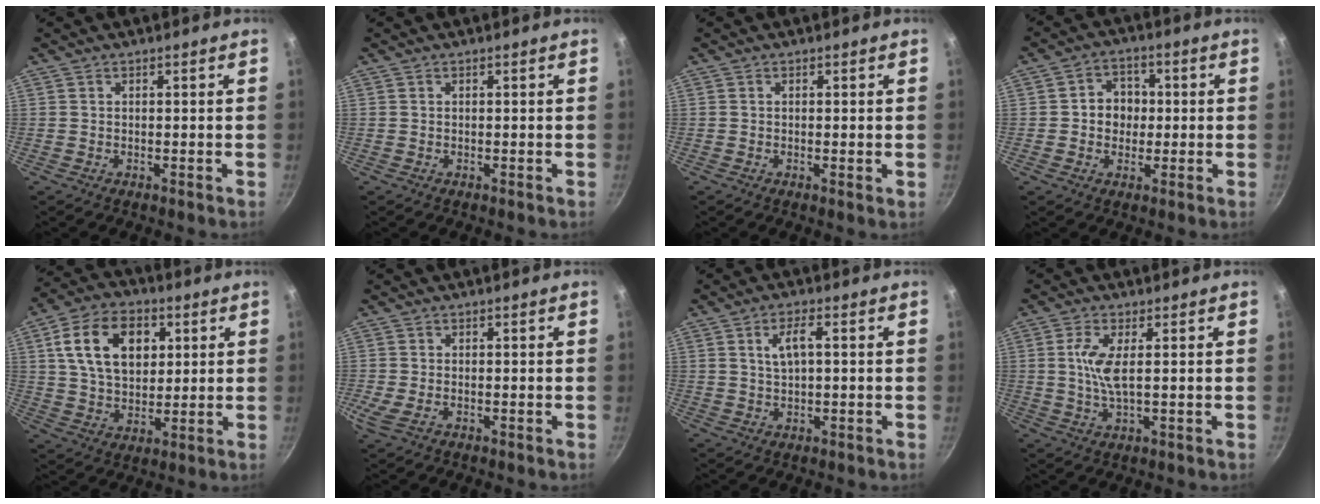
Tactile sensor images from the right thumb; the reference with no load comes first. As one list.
[{"total": 0.0}, {"total": 0.9, "force": [-0.1, 0.1, 0.9], "torque": [-0.015, -0.002, -0.003]}, {"total": 6.4, "force": [0.1, 5.6, 3.1], "torque": [-0.013, 0.009, -0.006]}, {"total": 15.7, "force": [4.6, 10.6, 10.6], "torque": [-0.162, 0.000, 0.075]}, {"total": 3.1, "force": [-0.8, 1.7, 2.4], "torque": [-0.055, -0.006, -0.016]}, {"total": 4.6, "force": [0.9, 1.7, 4.1], "torque": [-0.073, 0.013, 0.020]}, {"total": 6.0, "force": [0.8, 1.7, 5.7], "torque": [-0.130, -0.001, 0.018]}]